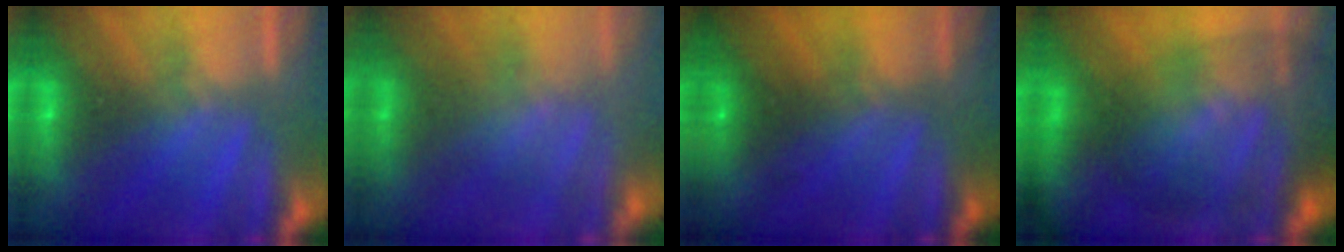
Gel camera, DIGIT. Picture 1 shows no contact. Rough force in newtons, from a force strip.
{"total": 3.3}
{"total": 5.9}
{"total": 10.7}